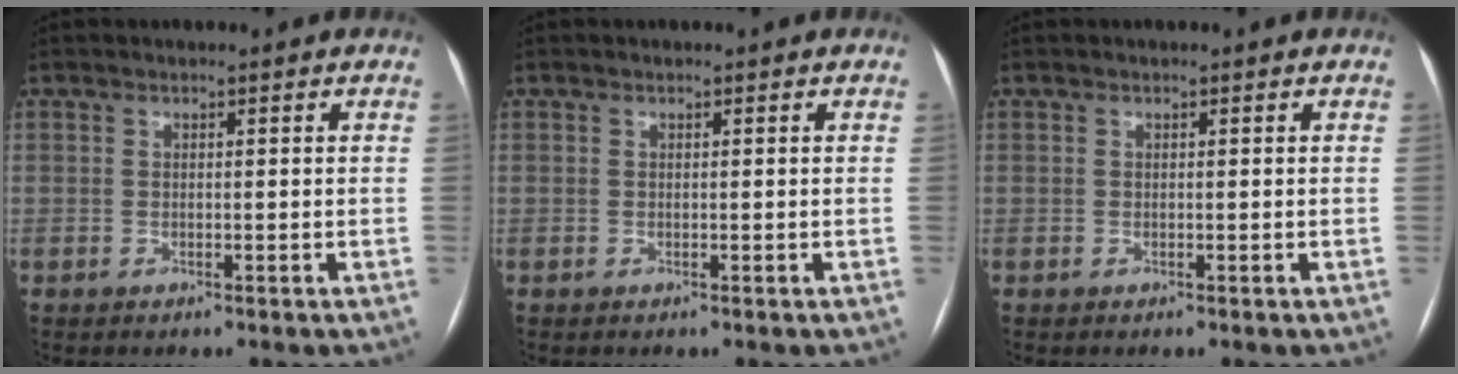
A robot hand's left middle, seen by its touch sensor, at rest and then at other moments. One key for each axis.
{"total": 0.0}
{"total": 0.0}